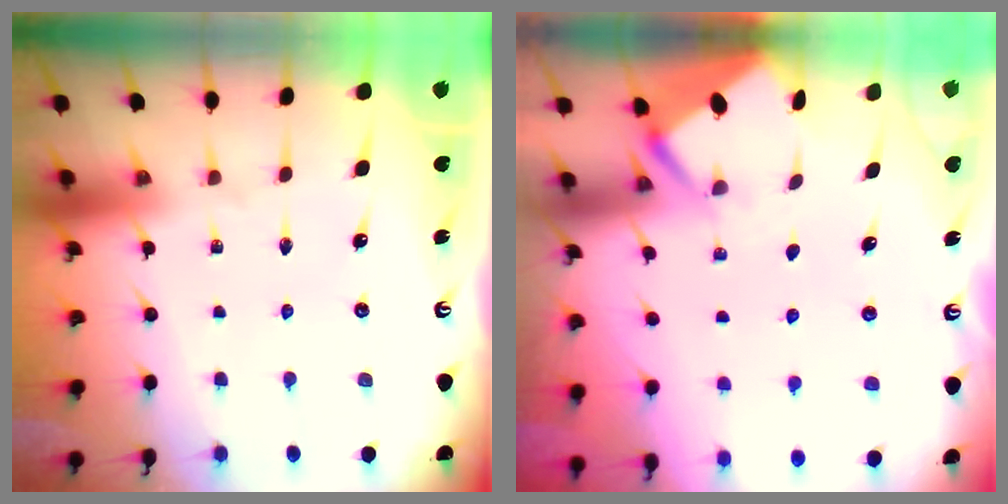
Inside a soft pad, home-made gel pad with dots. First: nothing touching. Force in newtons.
{"total": 2.6, "press": 2.6, "slide": 0.3}